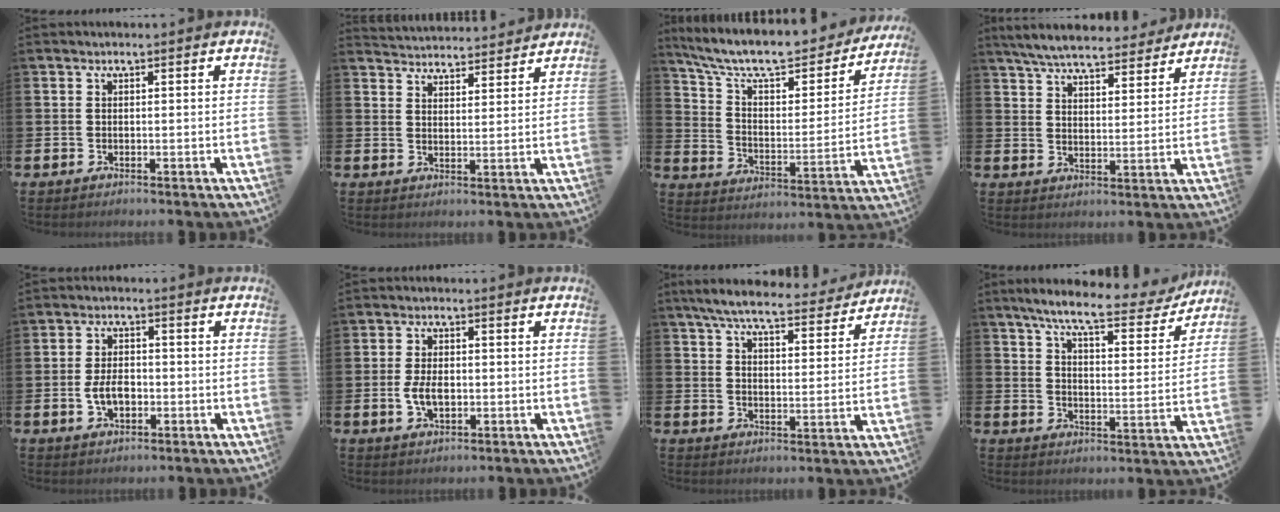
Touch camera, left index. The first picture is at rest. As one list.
[{"total": 4.0, "force": [3.9, 0.4, -0.4], "torque": [-0.002, -0.033, 0.070]}, {"total": 9.7, "force": [8.4, 2.7, 4.0], "torque": [-0.102, -0.063, 0.137]}, {"total": 6.6, "force": [6.3, 1.1, 1.6], "torque": [-0.045, -0.037, 0.109]}, {"total": 4.1, "force": [-0.9, 2.5, 3.1], "torque": [-0.047, 0.002, -0.019]}, {"total": 4.2, "force": [-0.5, 2.4, 3.3], "torque": [-0.059, 0.001, -0.014]}, {"total": 7.1, "force": [6.6, 1.3, 2.5], "torque": [-0.056, -0.041, 0.110]}, {"total": 8.1, "force": [6.9, 1.3, 4.0], "torque": [-0.087, -0.042, 0.112]}]